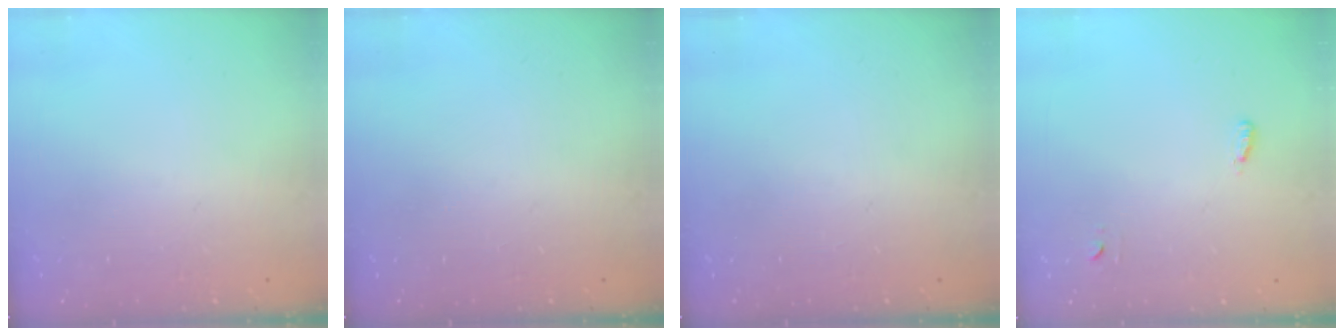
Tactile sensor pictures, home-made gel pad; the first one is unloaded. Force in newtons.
{"total": 0.0}
{"total": 0.0}
{"total": 3.7, "press": 3.3, "slide": 1.6}